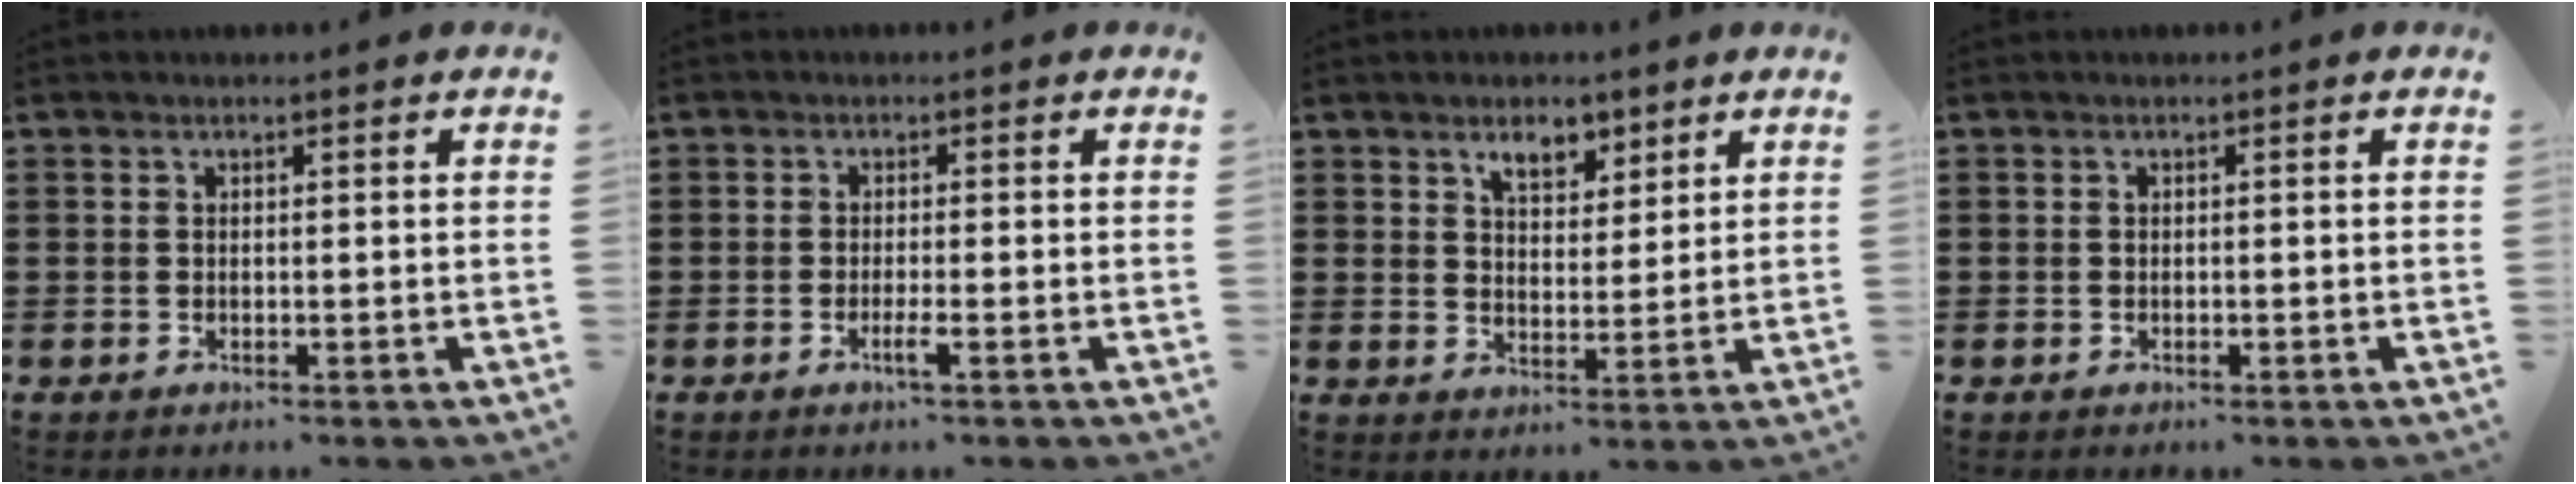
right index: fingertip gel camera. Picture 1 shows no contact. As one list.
[{"total": 2.2, "force": [-1.2, 0.0, 1.8], "torque": [-0.038, -0.005, -0.024]}, {"total": 4.8, "force": [3.4, 2.5, 2.3], "torque": [-0.040, 0.004, 0.059]}, {"total": 0.0}]